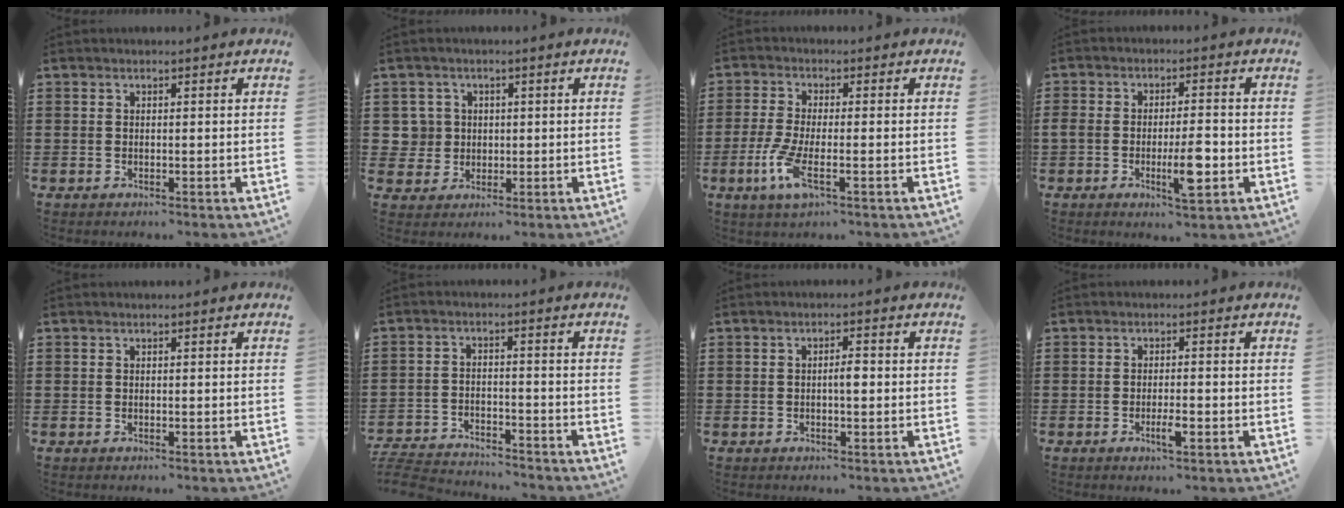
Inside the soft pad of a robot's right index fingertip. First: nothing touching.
{"total": 4.0, "force": [0.4, 3.9, 0.7], "torque": [-0.033, 0.013, 0.007]}
{"total": 5.7, "force": [-2.4, 1.5, 5.0], "torque": [-0.117, -0.014, -0.048]}
{"total": 7.2, "force": [-2.2, 2.3, 6.5], "torque": [-0.126, -0.006, -0.040]}
{"total": 0.0}
{"total": 4.6, "force": [-4.6, 0.4, 0.5], "torque": [-0.023, -0.001, -0.099]}
{"total": 2.0, "force": [-0.2, 0.6, 1.9], "torque": [-0.036, 0.004, -0.004]}
{"total": 2.8, "force": [-1.2, 0.6, 2.4], "torque": [-0.048, -0.003, -0.024]}